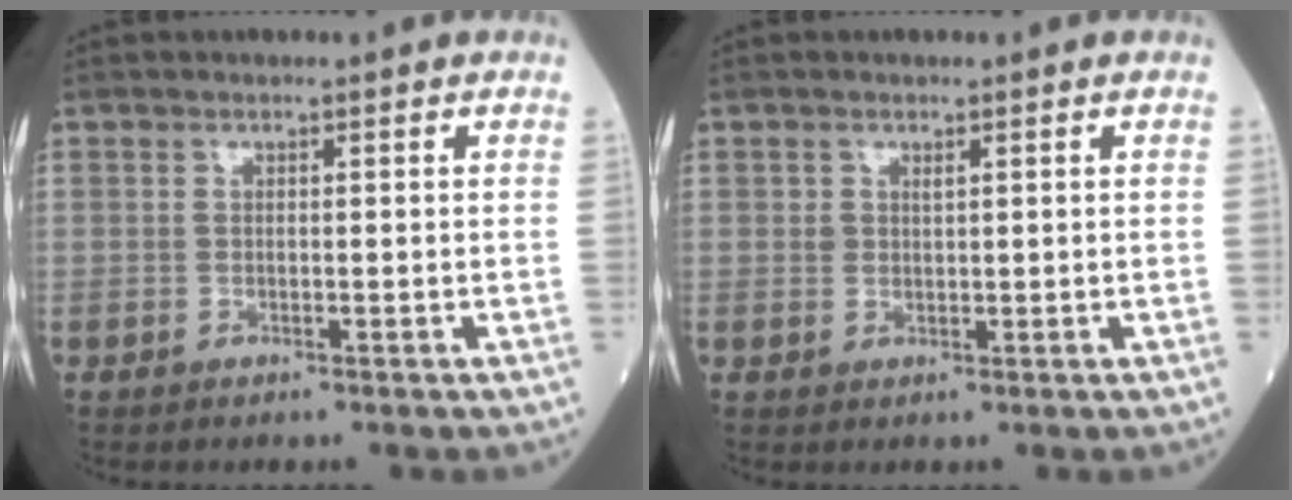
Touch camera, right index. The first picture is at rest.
{"total": 0.9, "force": [0.5, 0.6, 0.5], "torque": [-0.006, -0.002, 0.009]}